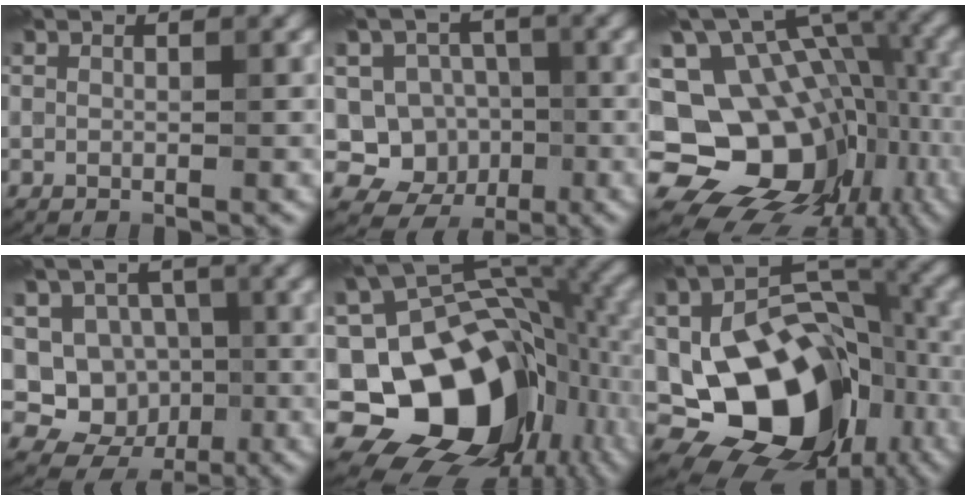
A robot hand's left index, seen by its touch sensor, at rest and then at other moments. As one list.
[{"total": 7.6, "force": [-2.1, 7.0, 2.2], "torque": [-0.042, 0.023, -0.047]}, {"total": 15.7, "force": [-3.6, 11.2, 10.4], "torque": [-0.167, 0.004, -0.029]}, {"total": 8.7, "force": [-1.7, 8.0, 2.9], "torque": [-0.065, 0.030, -0.043]}, {"total": 16.5, "force": [-5.0, 11.5, 10.6], "torque": [-0.160, -0.007, -0.076]}, {"total": 13.7, "force": [-3.9, 9.5, 9.1], "torque": [-0.142, 0.000, -0.069]}]